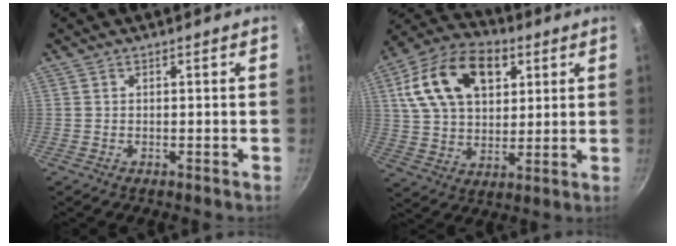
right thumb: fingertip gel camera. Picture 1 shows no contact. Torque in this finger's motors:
{"motor_torque": [1.21, 2.69, 0.91, -0.55, 0.20]}